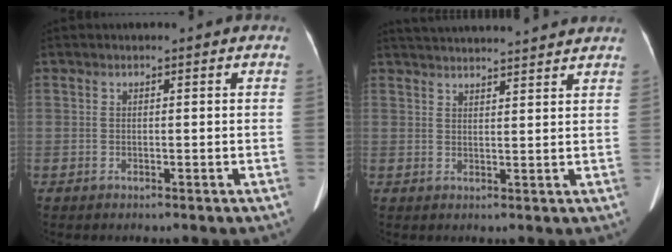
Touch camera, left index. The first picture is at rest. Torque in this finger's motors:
{"motor_torque": [-0.06, -0.52, -0.13, -0.01]}